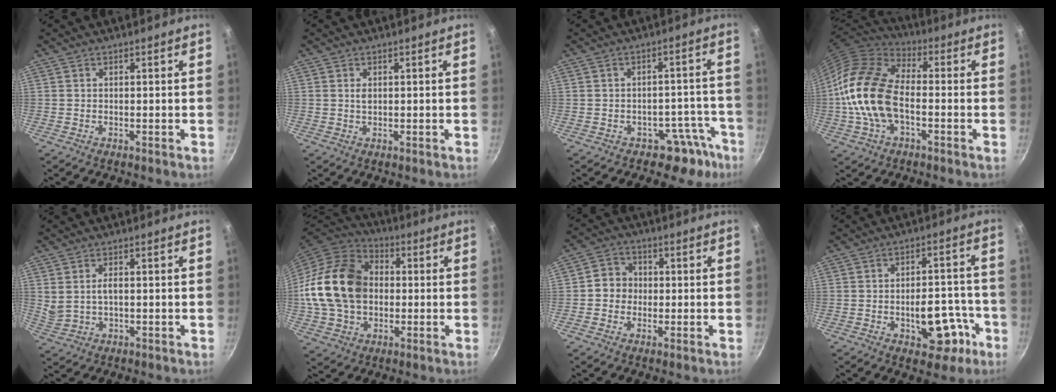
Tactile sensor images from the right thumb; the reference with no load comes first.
{"total": 1.2, "force": [0.3, 0.7, 0.9], "torque": [-0.013, -0.001, 0.004]}
{"total": 7.5, "force": [-5.1, 5.1, 1.8], "torque": [0.057, 0.070, -0.051]}
{"total": 16.9, "force": [-2.3, 9.9, 13.5], "torque": [-0.243, 0.033, -0.061]}
{"total": 4.0, "force": [0.4, 2.4, 3.2], "torque": [-0.056, 0.000, 0.020]}
{"total": 20.7, "force": [0.4, 15.6, 13.6], "torque": [-0.239, 0.031, 0.003]}
{"total": 5.3, "force": [-0.3, 4.9, 2.0], "torque": [0.000, 0.012, -0.018]}
{"total": 11.6, "force": [-4.5, 6.4, 8.6], "torque": [-0.074, 0.037, -0.054]}